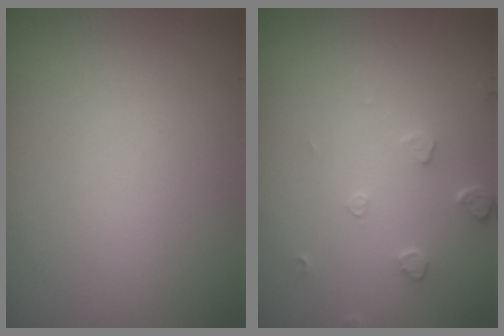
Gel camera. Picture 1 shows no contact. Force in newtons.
{"total": 1.5, "press": 1.5, "slide": 0.3}